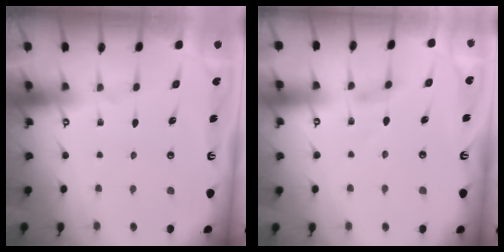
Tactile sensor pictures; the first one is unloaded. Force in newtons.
{"total": 2.7, "press": 2.7, "slide": 0.4}